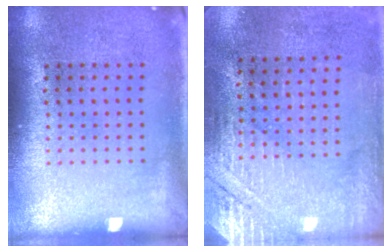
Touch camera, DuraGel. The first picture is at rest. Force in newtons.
{"total": 2.8, "press": 2.5, "slide": 1.2}